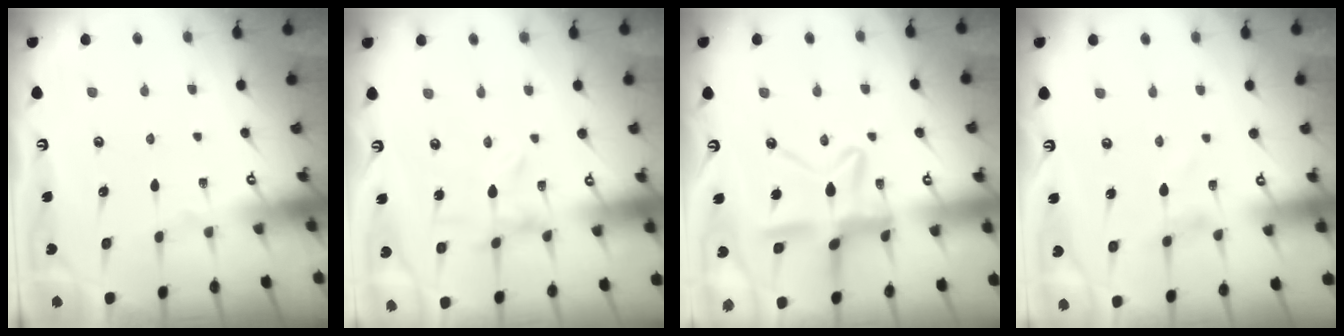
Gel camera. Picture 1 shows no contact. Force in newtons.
{"total": 0.0}
{"total": 11.8, "press": 11.8, "slide": 1.1}
{"total": 0.6, "press": 0.6, "slide": 0.2}